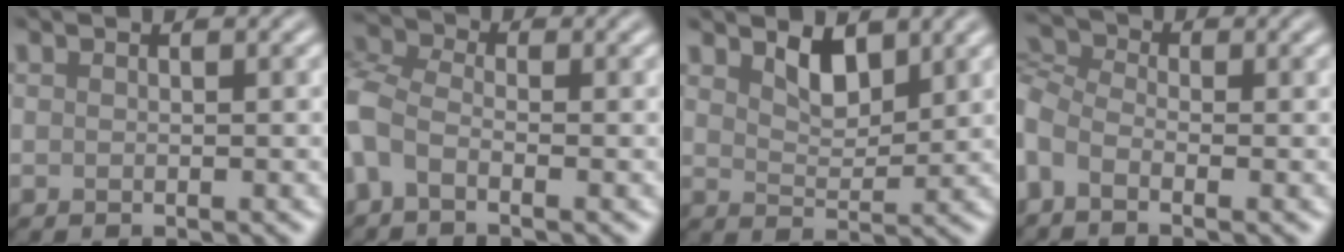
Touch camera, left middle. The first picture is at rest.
{"total": 4.0, "force": [-1.9, 2.3, 2.7], "torque": [-0.071, 0.007, -0.052]}
{"total": 2.6, "force": [2.1, 0.9, 1.2], "torque": [-0.030, -0.001, 0.042]}
{"total": 4.1, "force": [-0.5, 2.7, 3.1], "torque": [-0.082, 0.013, -0.019]}